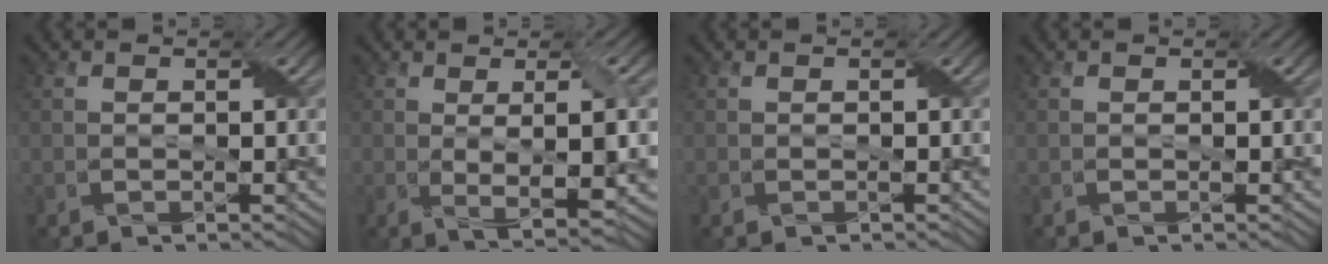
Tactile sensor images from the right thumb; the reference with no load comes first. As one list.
[{"total": 6.3, "force": [0.4, 1.5, 6.1], "torque": [-0.101, -0.008, 0.014]}, {"total": 0.0}, {"total": 0.0}]